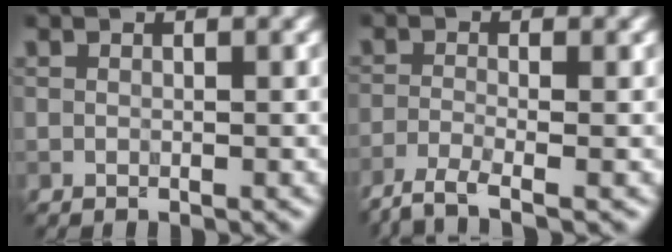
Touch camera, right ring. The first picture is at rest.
{"total": 3.6, "force": [-2.7, 0.7, 2.3], "torque": [-0.047, -0.007, -0.064]}